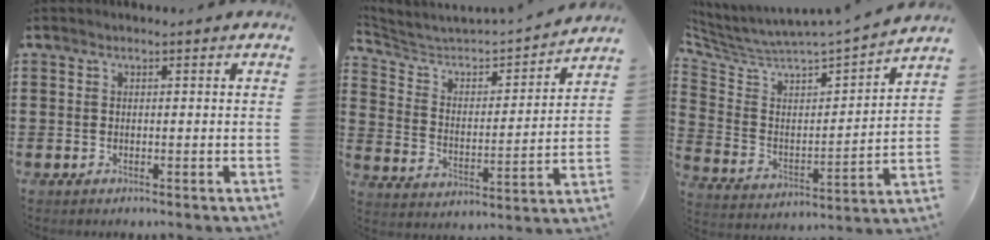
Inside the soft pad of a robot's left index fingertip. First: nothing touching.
{"total": 4.3, "force": [4.0, 1.3, 1.1], "torque": [-0.052, -0.037, 0.057]}
{"total": 3.7, "force": [3.5, 0.5, 1.1], "torque": [-0.048, -0.049, 0.050]}